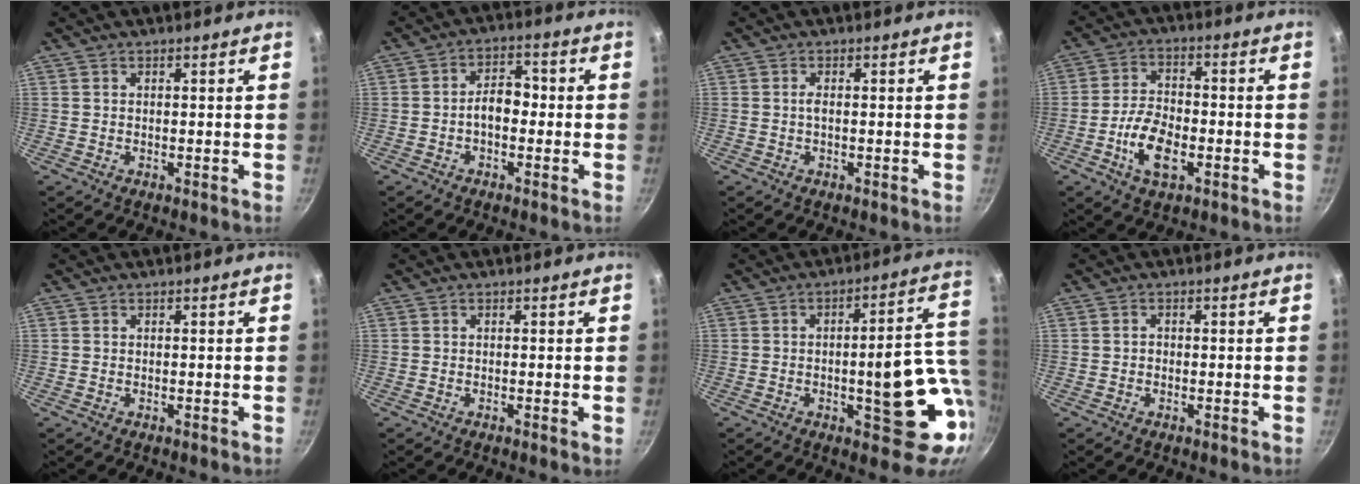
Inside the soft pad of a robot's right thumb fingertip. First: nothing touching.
{"total": 5.4, "force": [-1.1, 3.5, 3.9], "torque": [-0.036, 0.024, -0.027]}
{"total": 0.9, "force": [-0.1, 0.3, 0.9], "torque": [-0.019, 0.002, -0.003]}
{"total": 10.4, "force": [-3.8, 5.5, 8.0], "torque": [-0.142, 0.027, -0.075]}
{"total": 0.0}
{"total": 0.5, "force": [-0.1, 0.0, 0.5], "torque": [-0.005, -0.002, -0.005]}
{"total": 18.5, "force": [-2.8, 7.2, 16.8], "torque": [-0.168, 0.018, -0.034]}
{"total": 0.9, "force": [-0.2, 0.8, 0.3], "torque": [-0.003, 0.003, -0.005]}